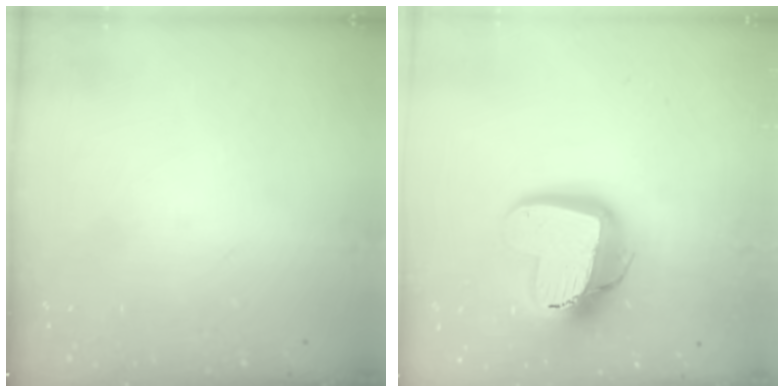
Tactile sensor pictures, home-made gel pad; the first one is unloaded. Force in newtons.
{"total": 16.6, "press": 16.5, "slide": 1.6}